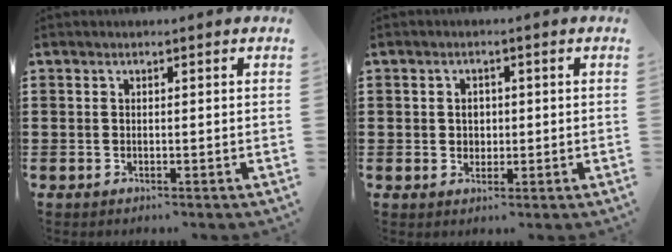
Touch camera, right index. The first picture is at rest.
{"total": 1.9, "force": [0.2, 1.7, 1.0], "torque": [-0.025, 0.006, 0.002]}